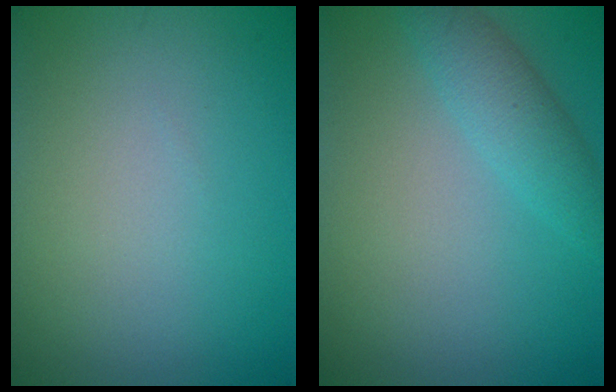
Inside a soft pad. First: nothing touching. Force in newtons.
{"total": 2.7, "press": 2.7, "slide": 0.1}